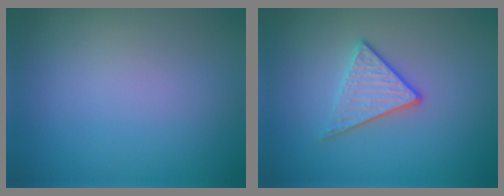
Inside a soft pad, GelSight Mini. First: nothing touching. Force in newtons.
{"total": 2.9, "press": 2.6, "slide": 1.4}